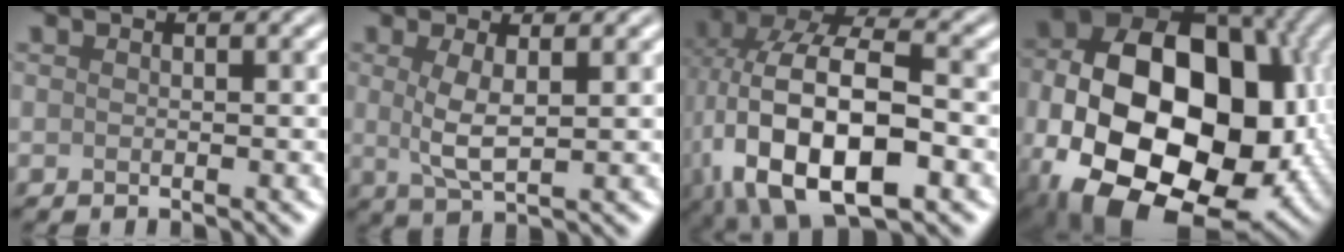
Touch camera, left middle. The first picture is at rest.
{"total": 3.1, "force": [0.6, 0.9, 3.0], "torque": [-0.066, -0.004, 0.013]}
{"total": 14.8, "force": [-3.1, 7.8, 12.2], "torque": [-0.240, -0.001, -0.048]}
{"total": 19.9, "force": [-3.2, 13.6, 14.2], "torque": [-0.251, -0.026, -0.031]}